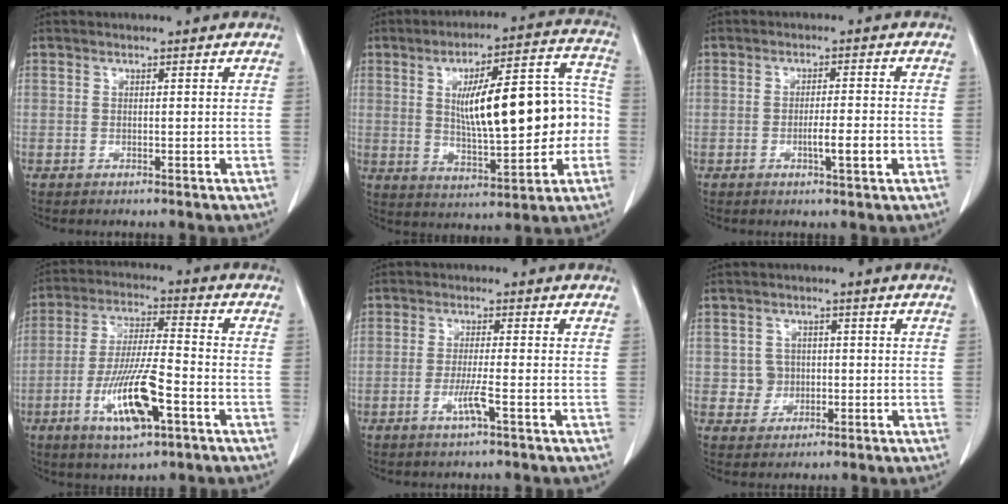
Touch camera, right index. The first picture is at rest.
{"total": 18.4, "force": [0.2, 5.1, 17.7], "torque": [-0.256, 0.034, 0.012]}
{"total": 4.4, "force": [-1.5, 0.4, 4.1], "torque": [-0.064, -0.002, -0.020]}
{"total": 12.4, "force": [-5.0, 2.3, 11.1], "torque": [-0.216, -0.010, -0.089]}
{"total": 3.6, "force": [-1.7, -0.3, 3.2], "torque": [-0.064, -0.007, -0.036]}
{"total": 3.2, "force": [-0.3, 3.2, 0.6], "torque": [0.003, 0.009, -0.001]}